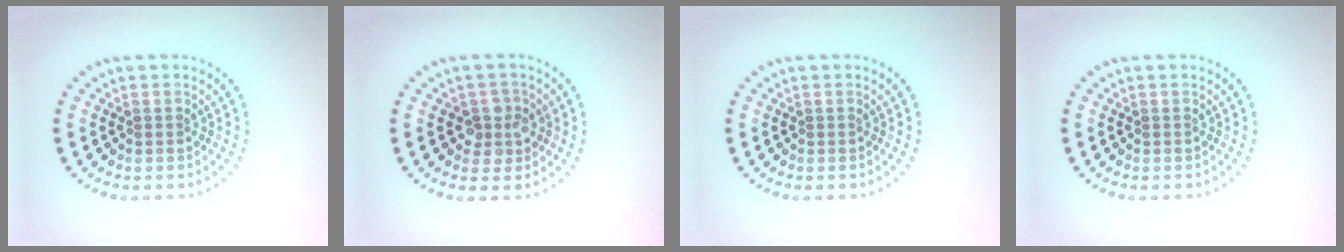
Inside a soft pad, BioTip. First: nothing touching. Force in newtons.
{"total": 2.5, "press": 2.2, "slide": 1.1}
{"total": 0.0}
{"total": 0.0}